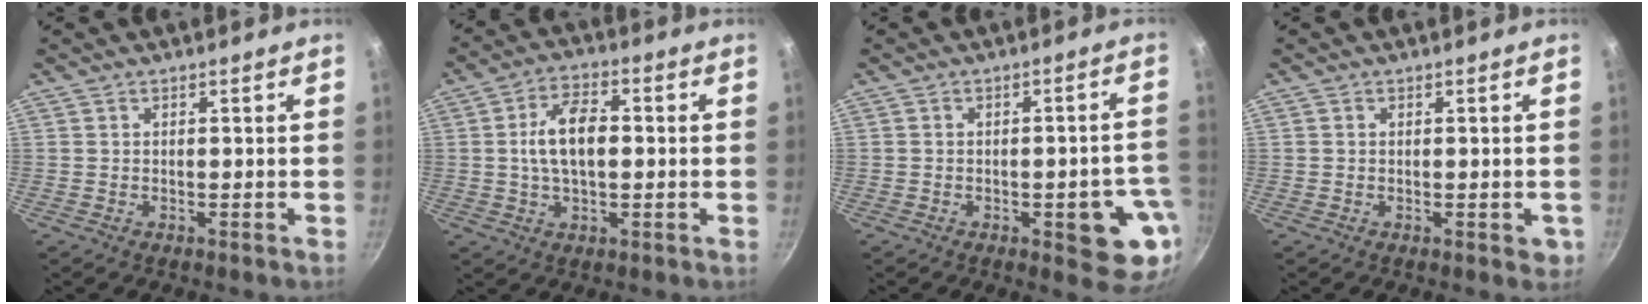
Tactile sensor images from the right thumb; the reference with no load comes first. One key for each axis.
{"total": 9.4, "fx": 0.5, "fy": 5.1, "fz": 7.9, "tx": -0.128, "ty": 0.020, "tz": 0.004}
{"total": 10.6, "fx": -3.2, "fy": 4.1, "fz": 9.2, "tx": -0.070, "ty": 0.014, "tz": -0.039}
{"total": 2.6, "fx": -0.4, "fy": 1.6, "fz": 2.1, "tx": -0.019, "ty": -0.001, "tz": -0.005}